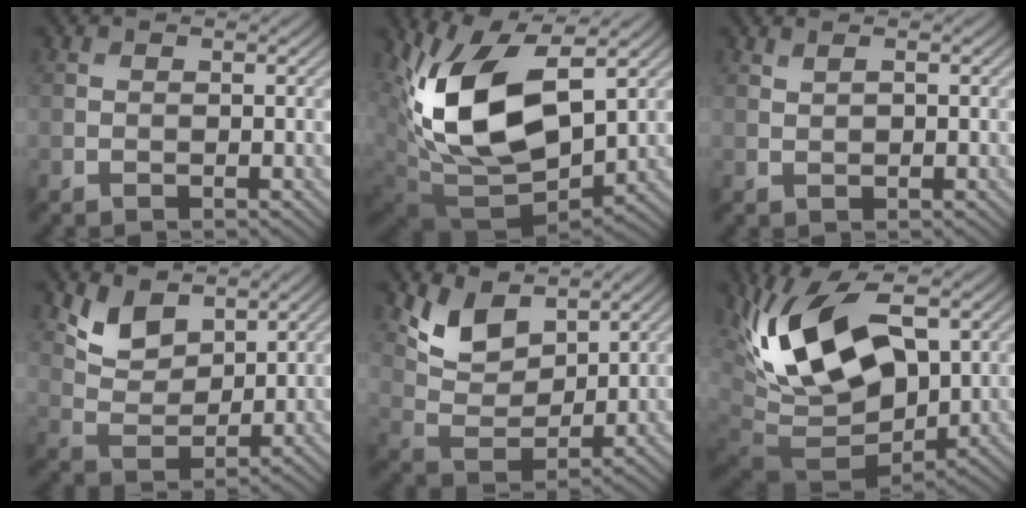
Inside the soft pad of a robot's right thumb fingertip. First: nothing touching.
{"total": 14.9, "force": [3.4, 8.3, 11.8], "torque": [-0.253, -0.009, 0.073]}
{"total": 0.8, "force": [0.5, 0.2, 0.6], "torque": [-0.015, 0.003, 0.012]}
{"total": 5.6, "force": [3.8, 2.9, 2.8], "torque": [-0.070, -0.013, 0.073]}
{"total": 6.9, "force": [4.6, 3.6, 3.7], "torque": [-0.088, -0.014, 0.086]}
{"total": 16.7, "force": [4.1, 9.6, 13.0], "torque": [-0.259, 0.002, 0.076]}